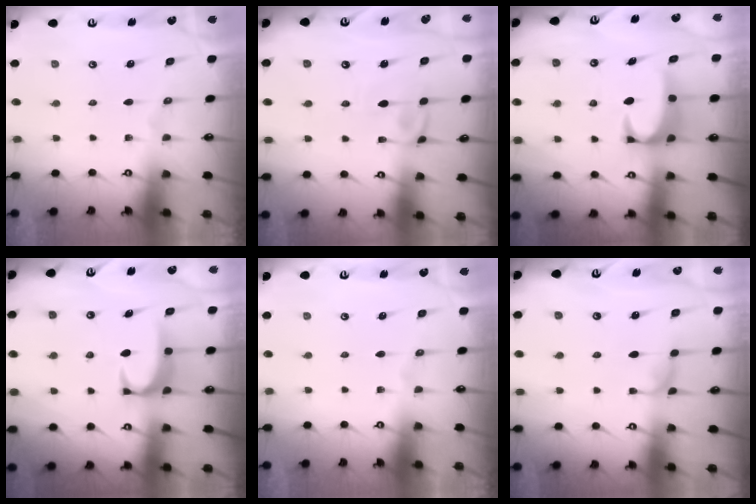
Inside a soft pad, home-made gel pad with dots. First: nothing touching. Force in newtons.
{"total": 2.1, "press": 2.1, "slide": 0.2}
{"total": 4.0, "press": 3.9, "slide": 0.9}
{"total": 2.3, "press": 2.3, "slide": 0.6}
{"total": 0.0}
{"total": 2.2, "press": 2.2, "slide": 0.4}